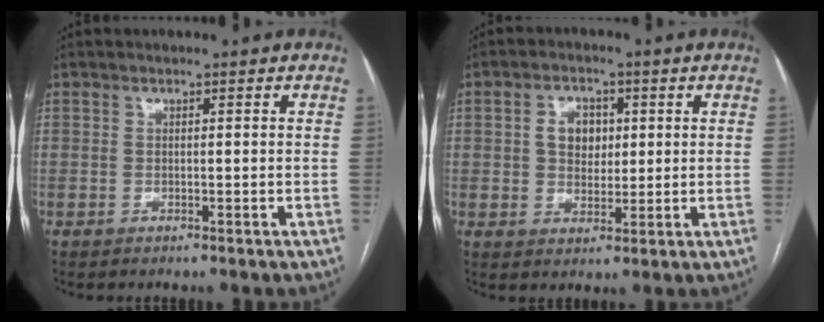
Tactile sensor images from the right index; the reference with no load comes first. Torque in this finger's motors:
{"motor_torque": [0.88, 0.42, 0.38, 0.10]}